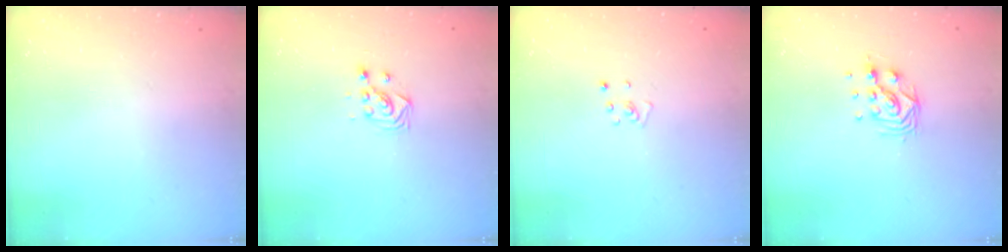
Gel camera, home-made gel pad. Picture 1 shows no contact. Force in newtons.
{"total": 2.9, "press": 2.9, "slide": 0.4}
{"total": 2.2, "press": 2.2, "slide": 0.2}
{"total": 8.8, "press": 8.8, "slide": 0.6}